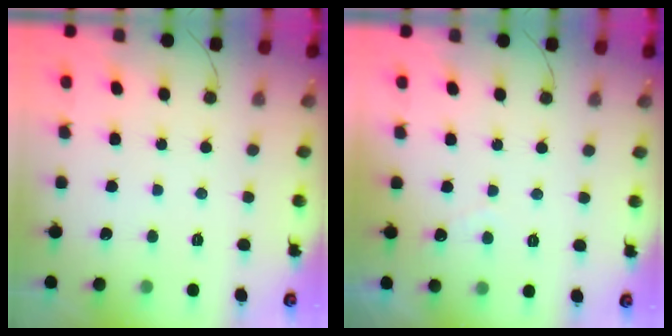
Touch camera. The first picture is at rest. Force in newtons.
{"total": 2.5, "press": 2.5, "slide": 0.1}